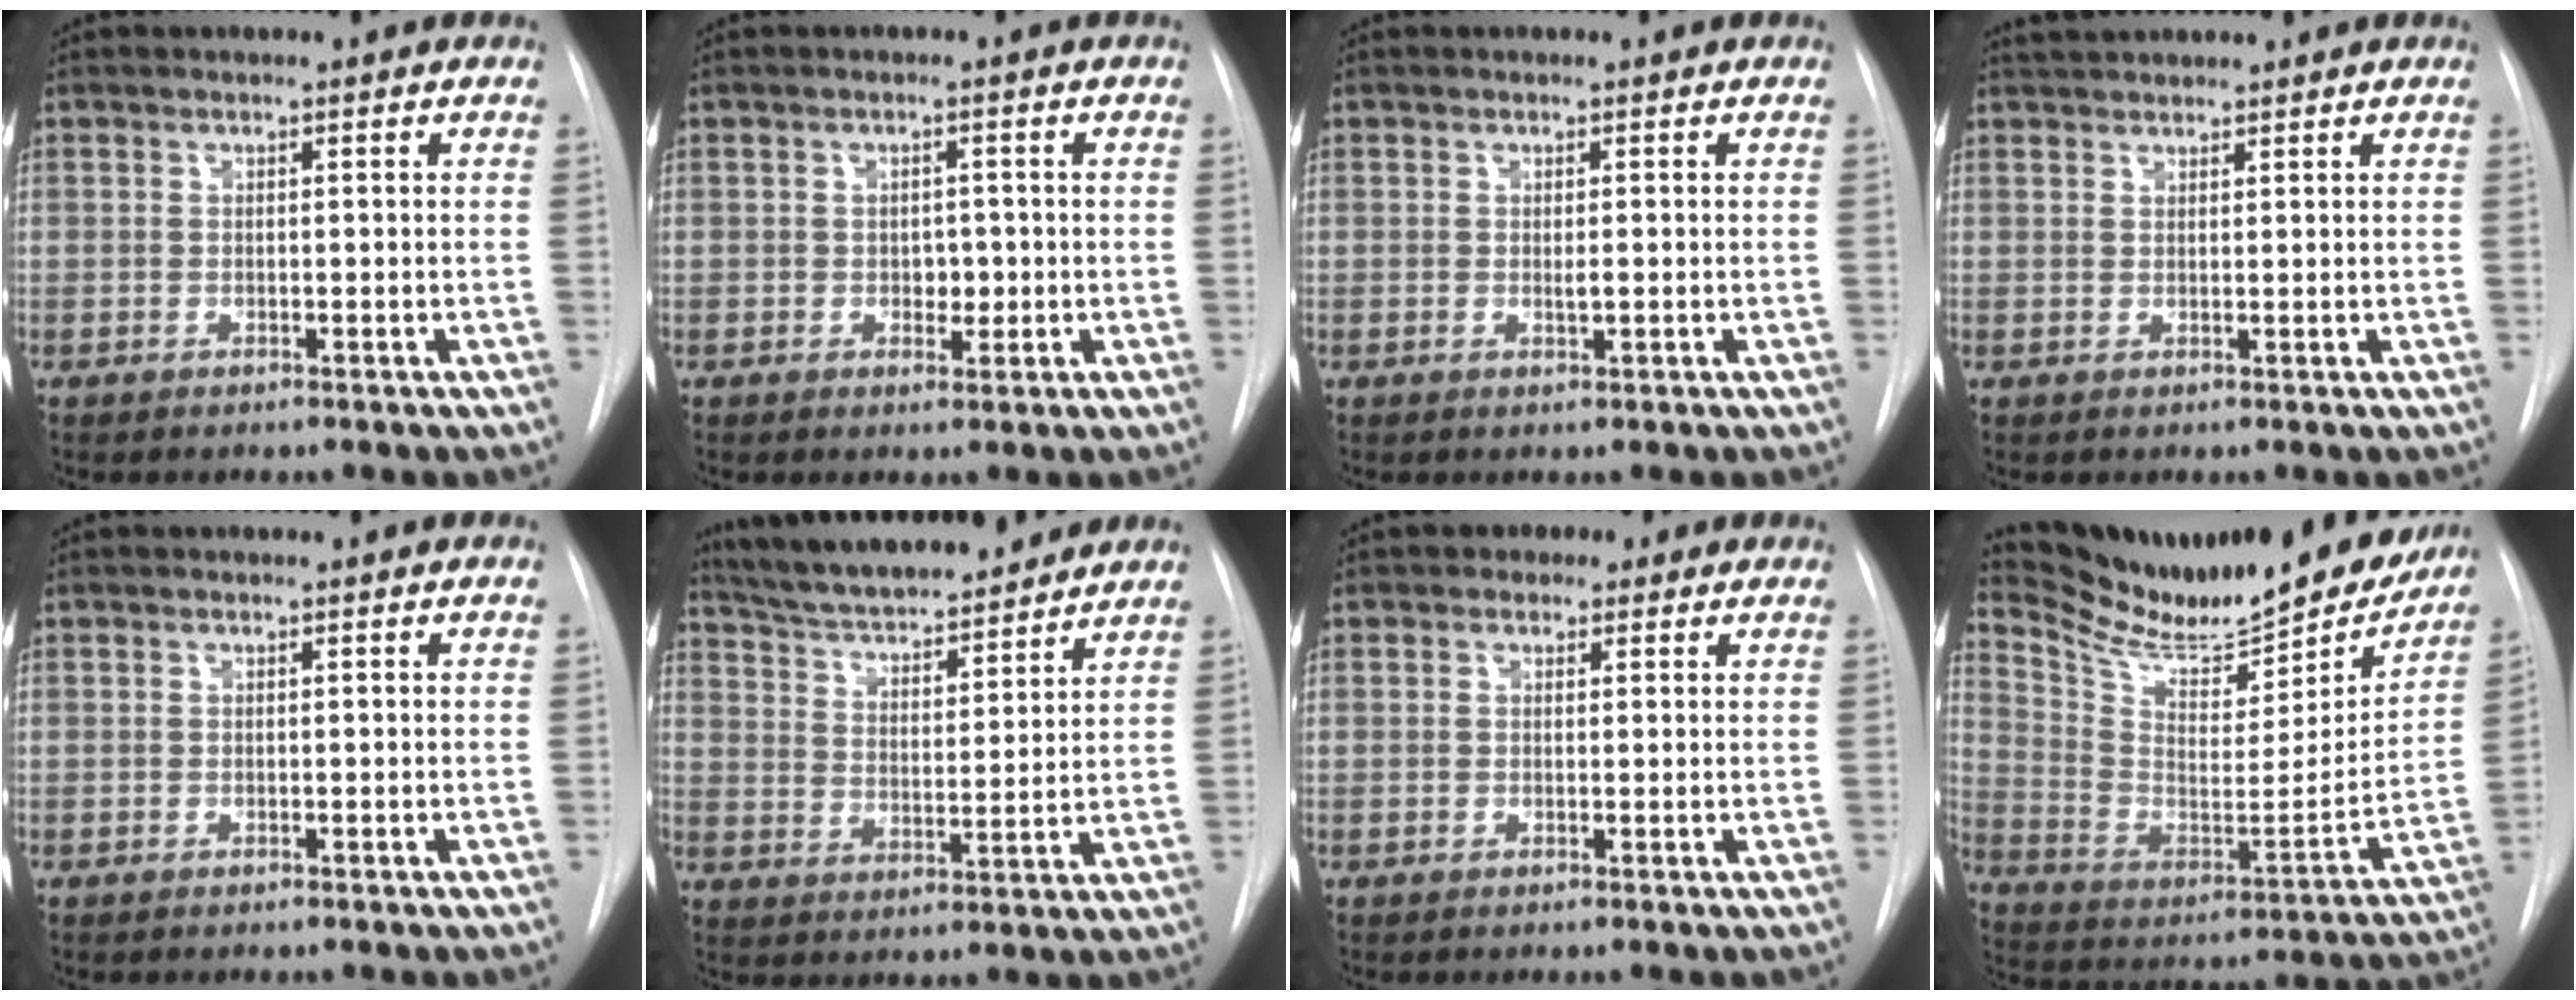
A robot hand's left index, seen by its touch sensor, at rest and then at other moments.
{"total": 2.2, "force": [-0.6, 1.5, 1.6], "torque": [-0.019, -0.003, -0.006]}
{"total": 0.8, "force": [-0.2, 0.1, 0.8], "torque": [-0.016, -0.008, -0.004]}
{"total": 3.2, "force": [3.0, 0.5, 0.8], "torque": [-0.015, 0.028, 0.054]}
{"total": 0.0}
{"total": 17.5, "force": [15.7, 3.0, 7.1], "torque": [-0.119, 0.010, 0.245]}
{"total": 2.7, "force": [1.4, 2.1, 1.0], "torque": [-0.014, 0.010, 0.015]}
{"total": 24.5, "force": [22.3, 5.2, 8.5], "torque": [-0.141, -0.062, 0.327]}